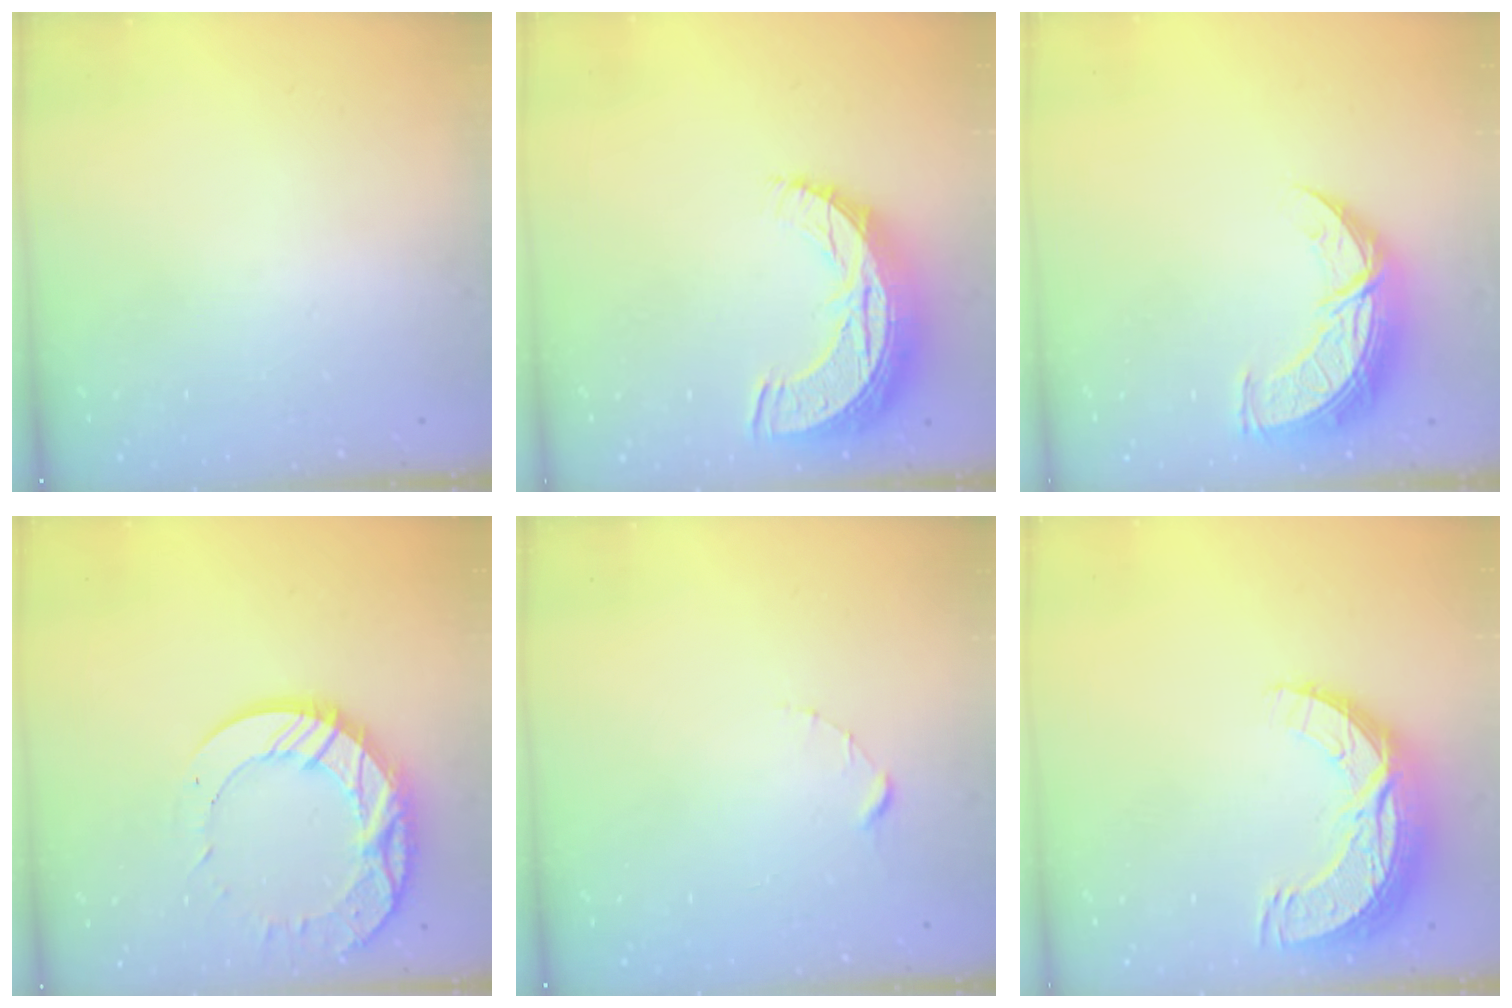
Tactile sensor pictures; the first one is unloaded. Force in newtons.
{"total": 11.6, "press": 11.6, "slide": 0.7}
{"total": 11.2, "press": 11.2, "slide": 0.9}
{"total": 16.6, "press": 16.5, "slide": 1.3}
{"total": 1.5, "press": 1.5, "slide": 0.2}
{"total": 12.7, "press": 12.6, "slide": 0.9}